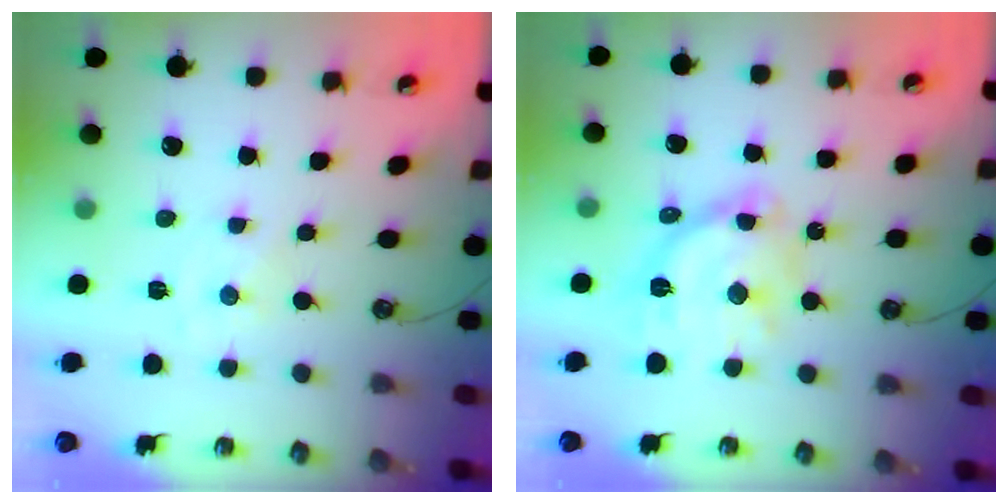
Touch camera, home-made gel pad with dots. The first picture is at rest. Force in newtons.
{"total": 17.3, "press": 17.3, "slide": 1.4}